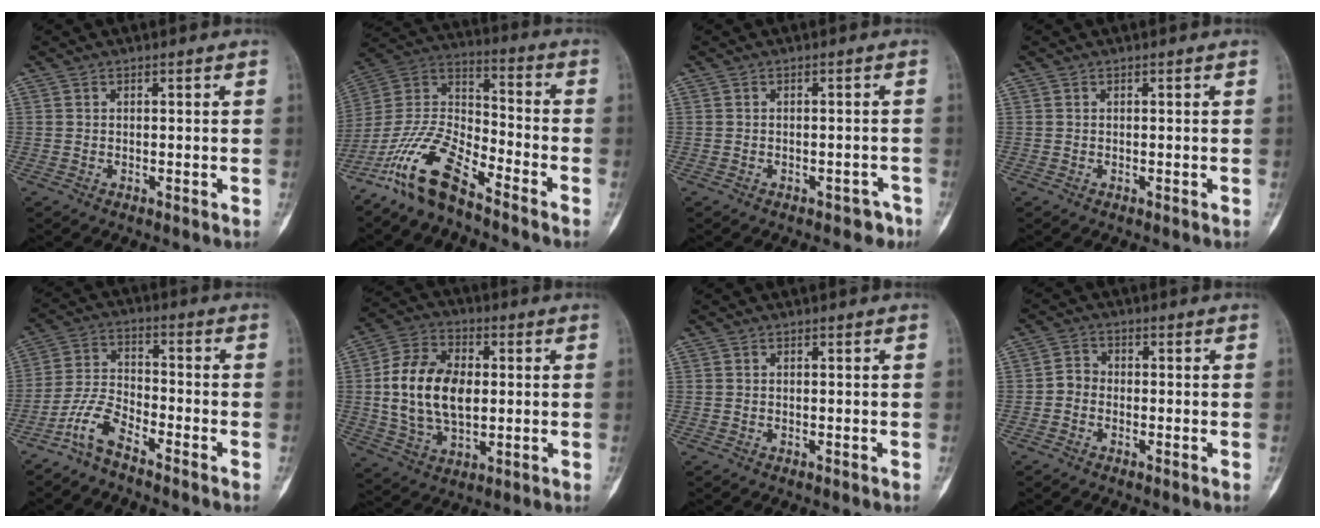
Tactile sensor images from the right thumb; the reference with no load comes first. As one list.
[{"total": 14.9, "force": [-10.8, 4.8, 9.1], "torque": [-0.175, 0.072, -0.214]}, {"total": 3.1, "force": [-2.3, 1.7, 1.1], "torque": [-0.004, 0.021, -0.023]}, {"total": 0.0}, {"total": 6.7, "force": [-5.2, 2.1, 3.8], "torque": [-0.082, 0.037, -0.115]}, {"total": 15.5, "force": [0.8, 9.8, 12.0], "torque": [-0.213, 0.010, 0.017]}, {"total": 0.0}, {"total": 2.7, "force": [-0.9, 2.2, 1.2], "torque": [-0.010, 0.009, -0.028]}]